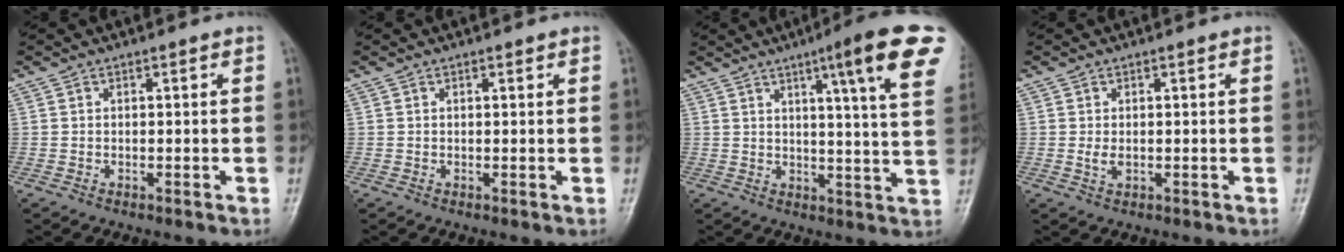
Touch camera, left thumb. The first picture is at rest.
{"total": 0.7, "force": [0.4, 0.3, 0.4], "torque": [-0.005, -0.002, 0.005]}
{"total": 16.0, "force": [8.1, 1.3, 13.7], "torque": [-0.169, -0.035, 0.094]}
{"total": 1.7, "force": [0.1, 1.0, 1.4], "torque": [-0.024, -0.005, 0.003]}